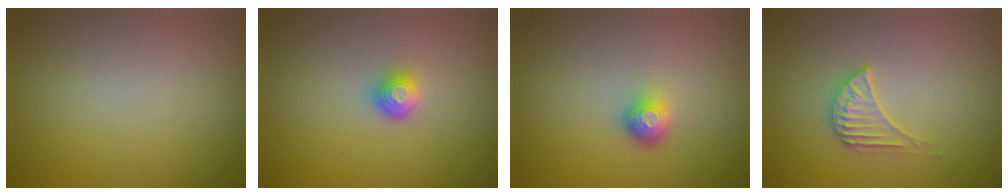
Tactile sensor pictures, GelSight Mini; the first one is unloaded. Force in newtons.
{"total": 1.7, "press": 1.3, "slide": 1.1}
{"total": 1.9, "press": 1.4, "slide": 1.3}
{"total": 2.3, "press": 2.3, "slide": 0.3}